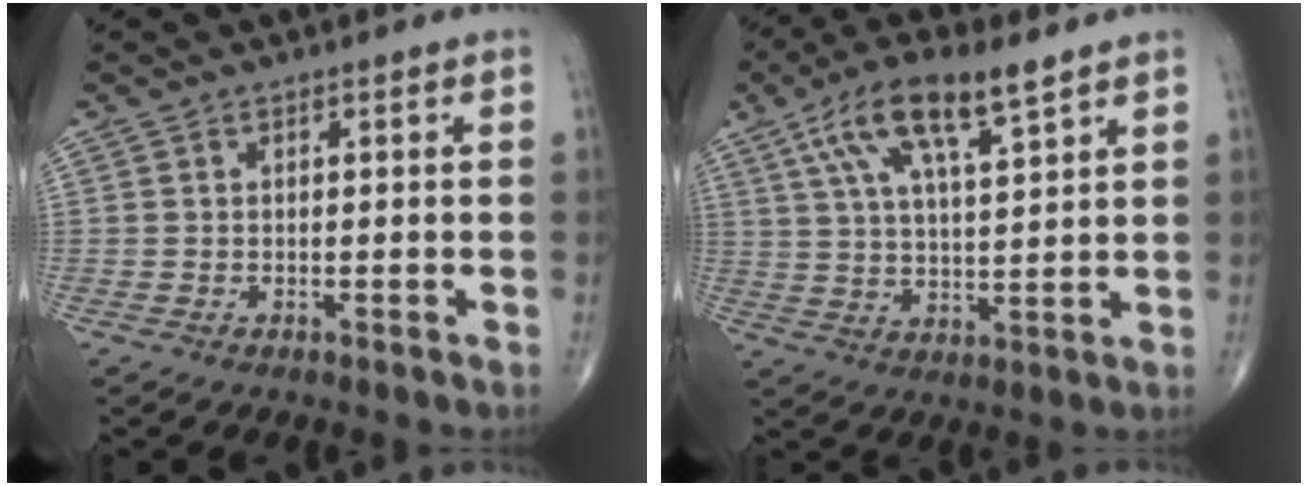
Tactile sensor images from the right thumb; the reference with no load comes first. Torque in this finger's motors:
{"motor_torque": [-1.31, 1.66, 0.26, 0.12, 0.23]}